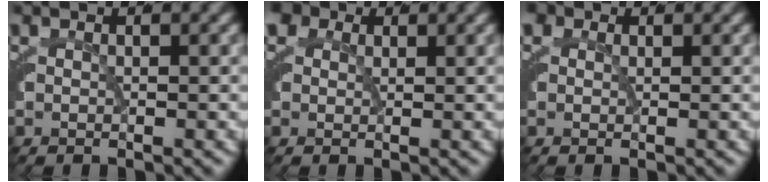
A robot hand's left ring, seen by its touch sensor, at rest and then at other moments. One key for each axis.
{"total": 3.3, "fx": 1.2, "fy": 2.8, "fz": 1.3, "tx": -0.046, "ty": -0.007, "tz": 0.019}
{"total": 1.9, "fx": 0.6, "fy": 1.7, "fz": 0.7, "tx": -0.031, "ty": -0.007, "tz": 0.012}